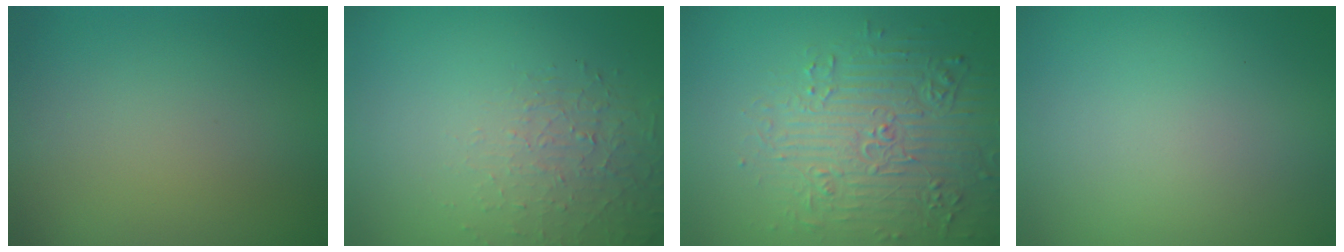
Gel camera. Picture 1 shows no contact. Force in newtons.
{"total": 1.5, "press": 0.8, "slide": 1.3}
{"total": 4.8, "press": 4.7, "slide": 1.1}
{"total": 0.0}